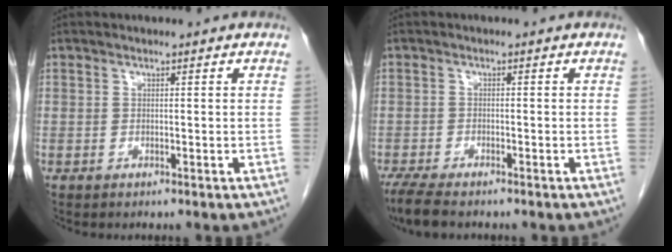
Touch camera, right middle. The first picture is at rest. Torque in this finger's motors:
{"motor_torque": [0.04, -0.01, 0.01, 0.01]}